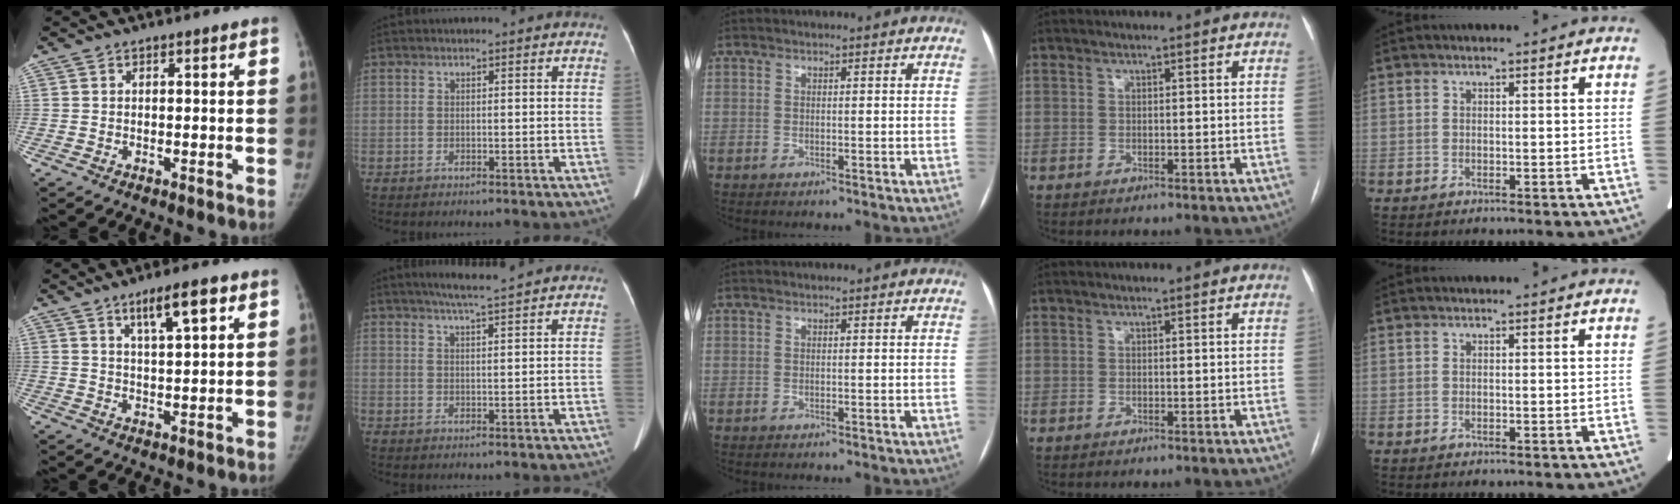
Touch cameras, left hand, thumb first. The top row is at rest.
{"thumb": {"total": 7.4, "force": [4.1, 1.5, 5.9], "torque": [-0.092, -0.016, 0.069]}, "index": {"total": 7.6, "force": [6.7, -0.3, 3.7], "torque": [-0.065, 0.023, 0.094]}}